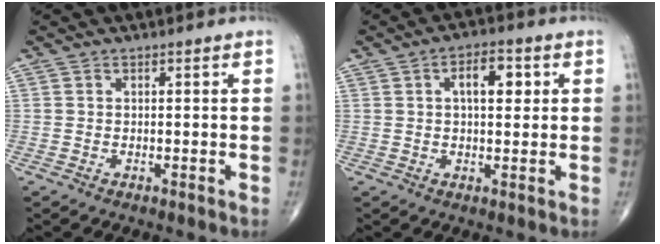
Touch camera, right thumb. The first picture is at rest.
{"total": 6.2, "force": [1.7, 3.0, 5.2], "torque": [-0.063, 0.004, 0.022]}